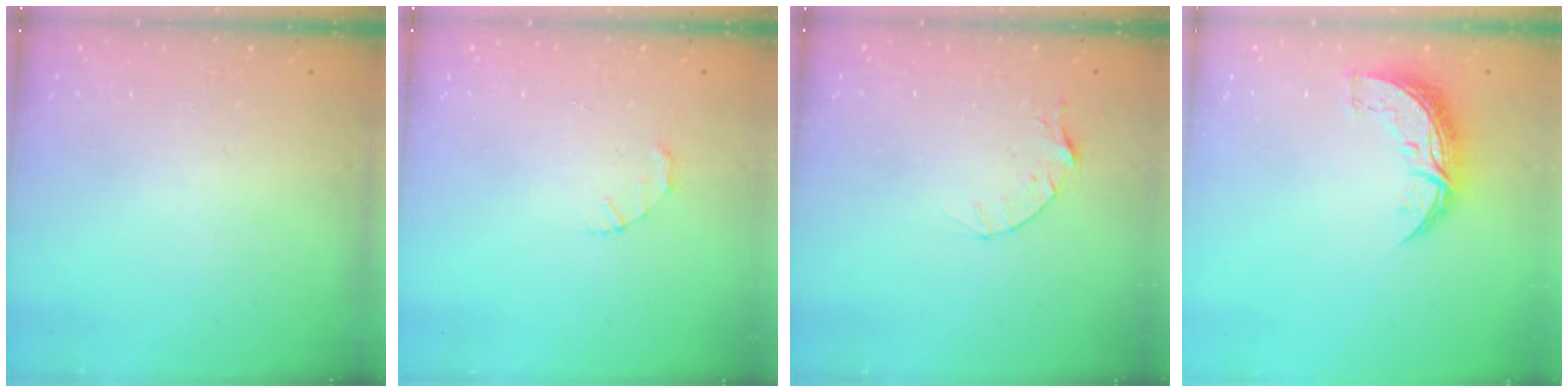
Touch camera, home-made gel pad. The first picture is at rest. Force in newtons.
{"total": 1.5, "press": 1.5, "slide": 0.3}
{"total": 3.5, "press": 3.5, "slide": 0.4}
{"total": 8.4, "press": 8.4, "slide": 0.3}